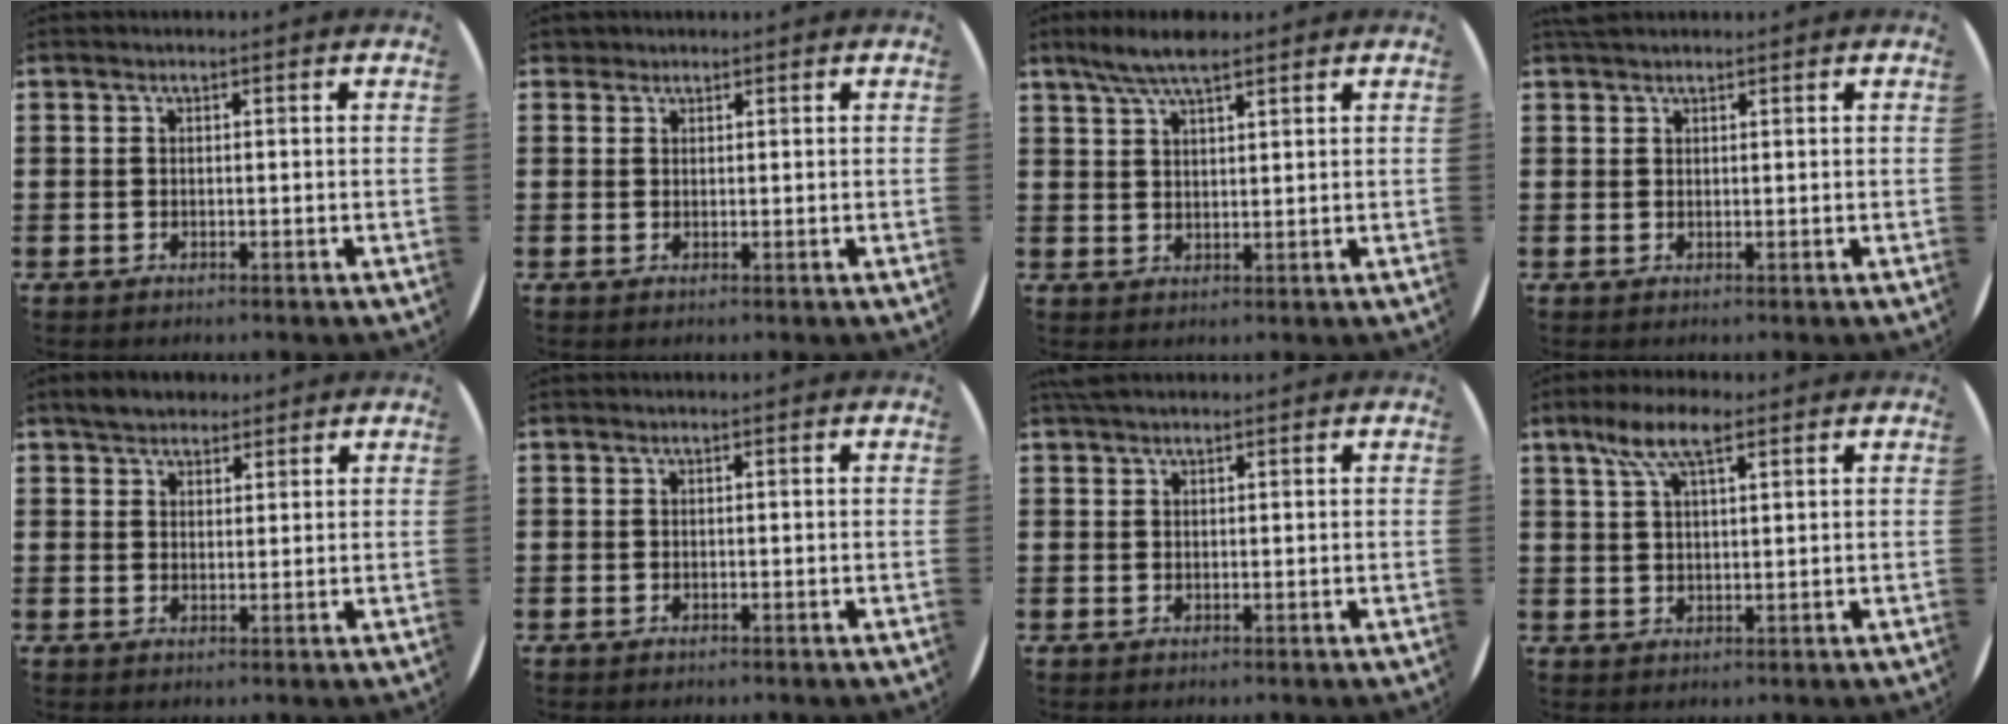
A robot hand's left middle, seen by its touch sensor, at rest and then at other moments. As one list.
[{"total": 1.0, "force": [1.0, 0.4, 0.0], "torque": [-0.002, 0.003, 0.019]}, {"total": 5.4, "force": [4.3, 1.3, 3.1], "torque": [-0.069, -0.002, 0.077]}, {"total": 1.2, "force": [1.1, 0.3, 0.3], "torque": [0.001, 0.000, 0.019]}, {"total": 3.4, "force": [3.1, 1.3, 0.3], "torque": [-0.006, 0.000, 0.058]}, {"total": 0.0}, {"total": 1.4, "force": [1.3, 0.4, 0.5], "torque": [-0.003, 0.000, 0.022]}, {"total": 6.9, "force": [4.1, 2.3, 5.0], "torque": [-0.108, 0.011, 0.072]}]